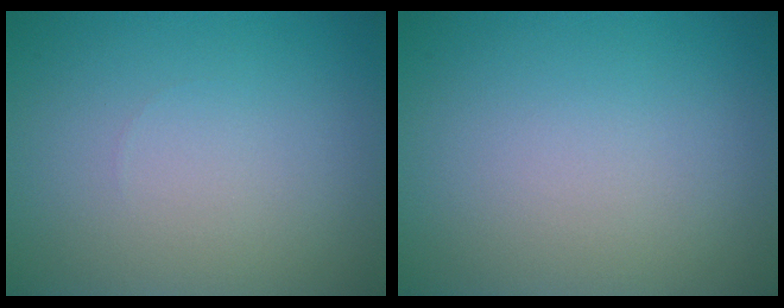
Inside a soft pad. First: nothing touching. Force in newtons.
{"total": 0.0}